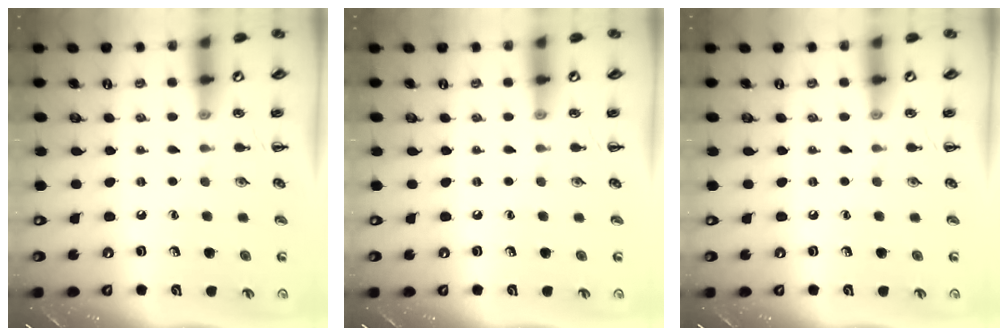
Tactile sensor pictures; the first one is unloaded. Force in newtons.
{"total": 0.0}
{"total": 0.0}